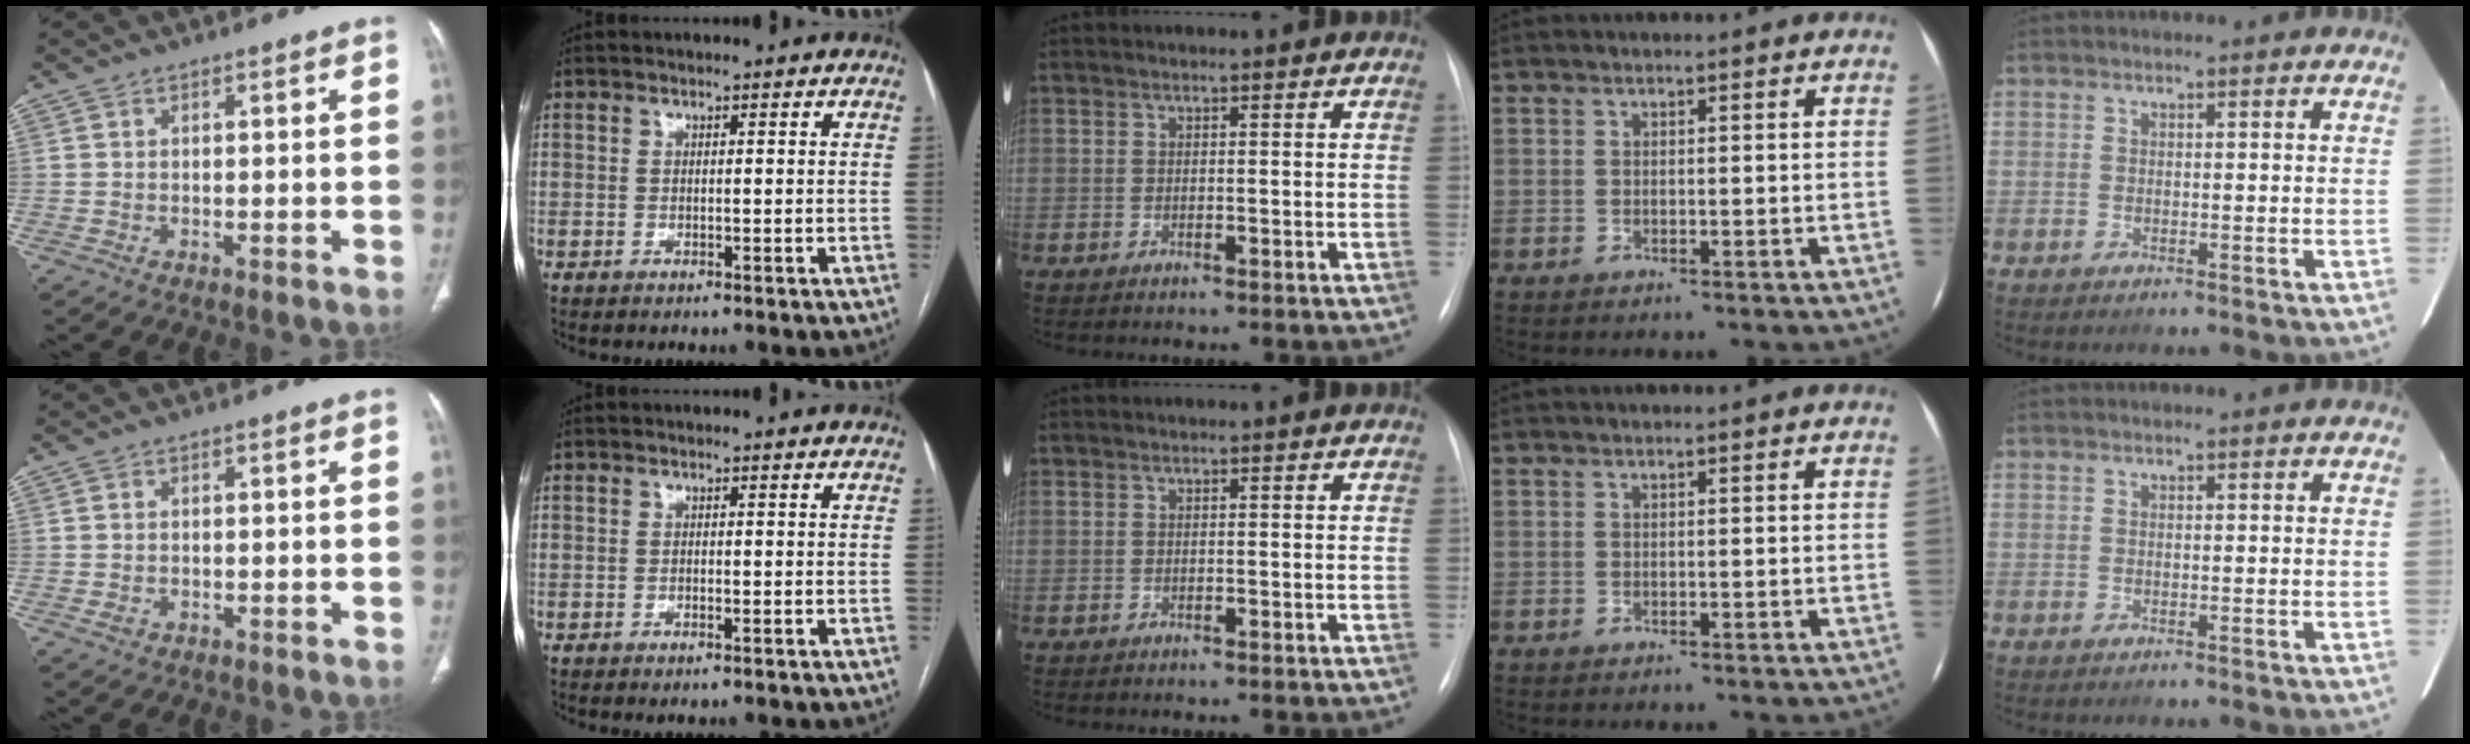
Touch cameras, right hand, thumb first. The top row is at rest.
{"thumb": {"total": 1.4, "force": [-0.3, 1.1, 0.8], "torque": [-0.018, 0.004, -0.002]}, "index": {"total": 0.7, "force": [-0.4, 0.1, 0.6], "torque": [-0.008, -0.001, -0.005]}}